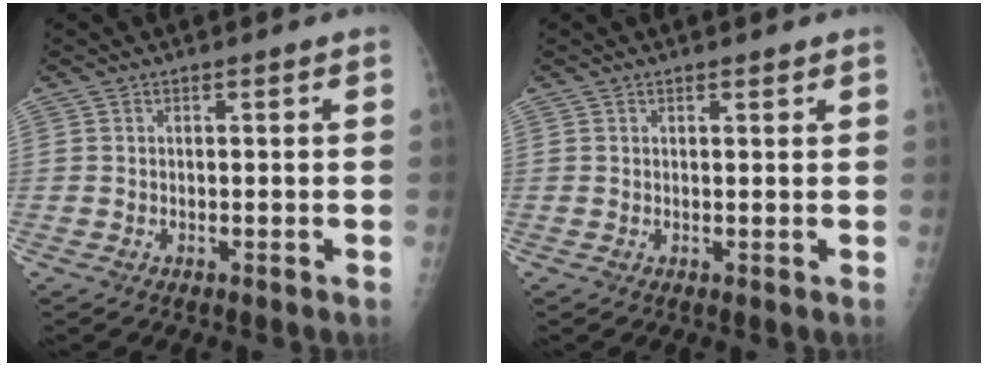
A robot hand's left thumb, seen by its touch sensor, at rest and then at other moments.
{"total": 1.0, "force": [0.8, 0.3, 0.5], "torque": [-0.008, -0.004, 0.011]}